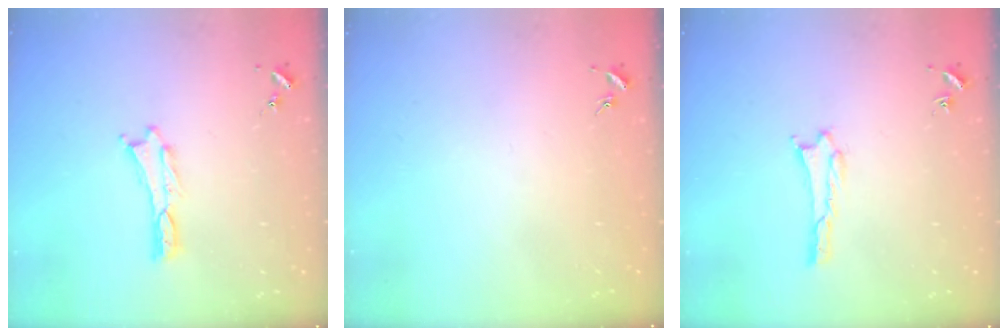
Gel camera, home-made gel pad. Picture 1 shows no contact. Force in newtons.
{"total": 0.0}
{"total": 0.9, "press": 0.8, "slide": 0.1}